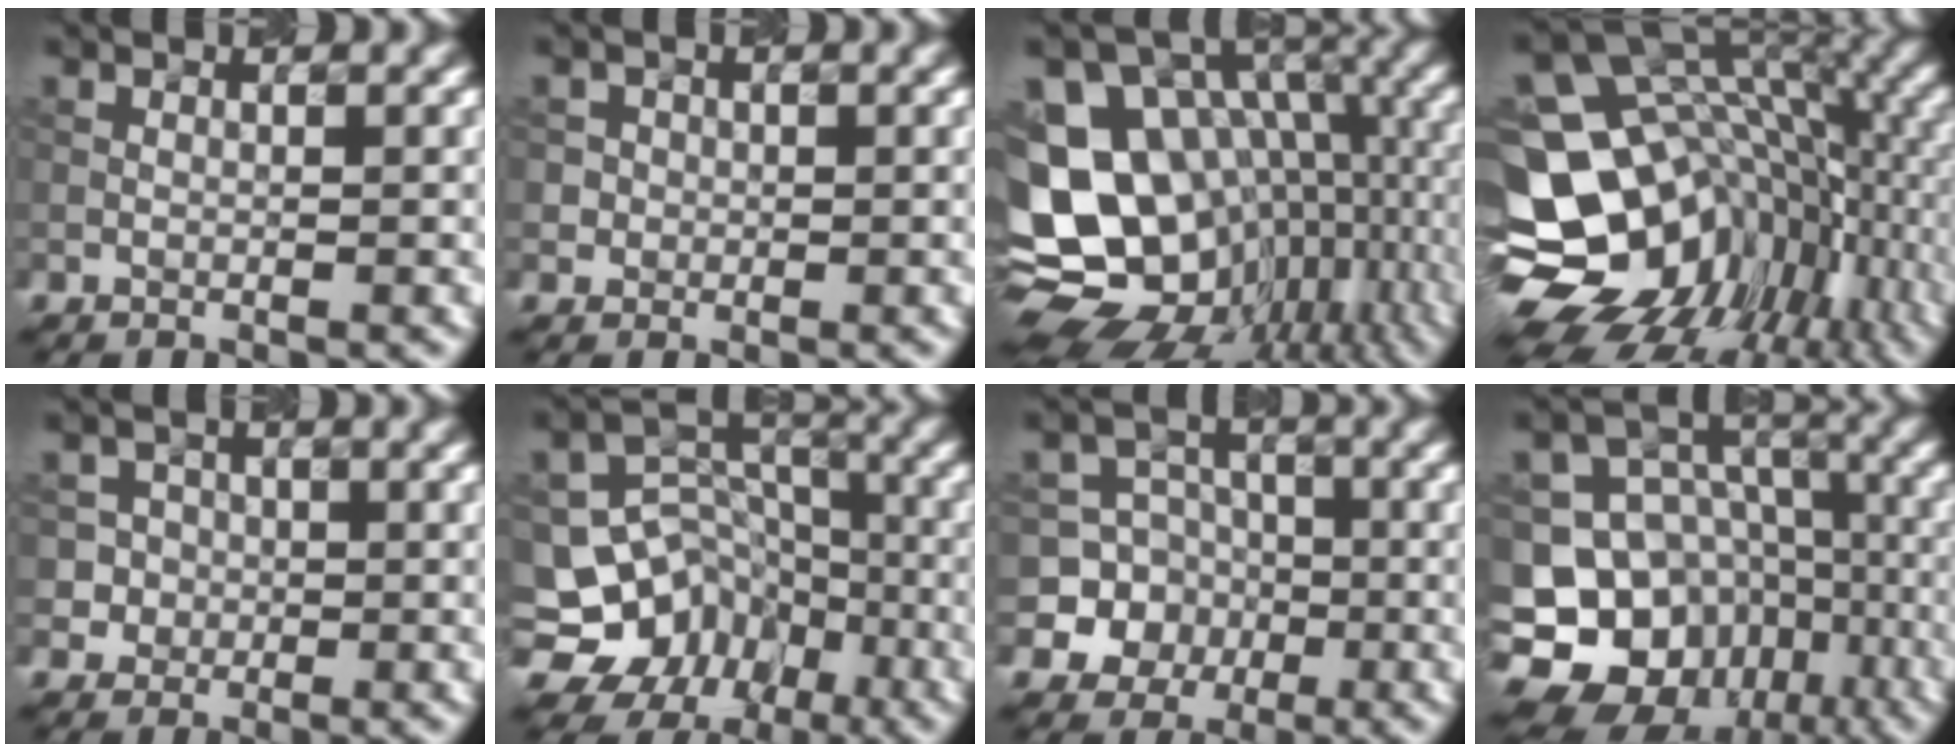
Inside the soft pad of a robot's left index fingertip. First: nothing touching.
{"total": 0.9, "force": [-0.1, 0.9, -0.3], "torque": [0.008, -0.002, 0.003]}
{"total": 17.2, "force": [-3.0, 13.5, 10.2], "torque": [-0.191, -0.010, 0.003]}
{"total": 15.7, "force": [-5.2, 11.7, 9.1], "torque": [-0.165, -0.007, -0.060]}
{"total": 2.3, "force": [-0.3, 2.3, 0.0], "torque": [0.007, 0.005, 0.006]}
{"total": 10.3, "force": [-6.7, 7.7, 1.7], "torque": [-0.041, 0.013, -0.106]}
{"total": 8.5, "force": [-2.6, 8.1, 0.8], "torque": [-0.028, 0.008, -0.058]}
{"total": 17.0, "force": [-9.5, 13.0, 5.4], "torque": [-0.107, -0.038, -0.145]}